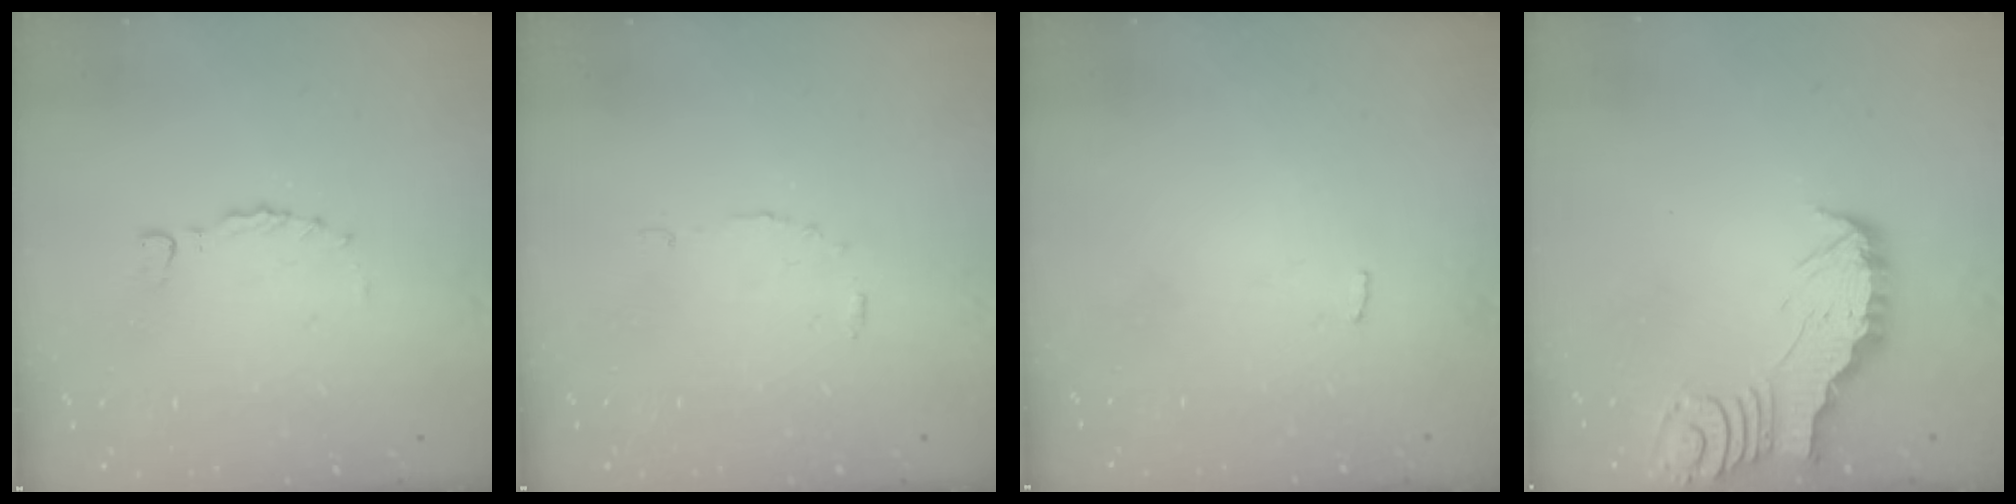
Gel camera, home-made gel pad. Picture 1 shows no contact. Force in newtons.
{"total": 3.4, "press": 3.4, "slide": 0.4}
{"total": 2.3, "press": 2.3, "slide": 0.2}
{"total": 3.0, "press": 3.0, "slide": 0.3}